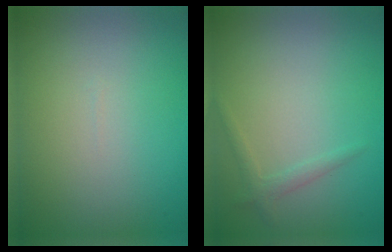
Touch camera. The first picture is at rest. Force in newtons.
{"total": 1.2, "press": 1.2, "slide": 0.1}